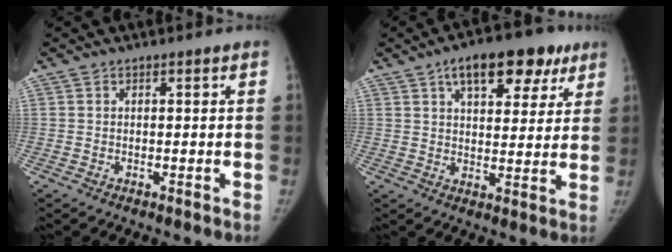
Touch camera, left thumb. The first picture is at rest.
{"total": 14.6, "force": [7.9, 7.3, 9.8], "torque": [-0.090, -0.008, 0.110]}